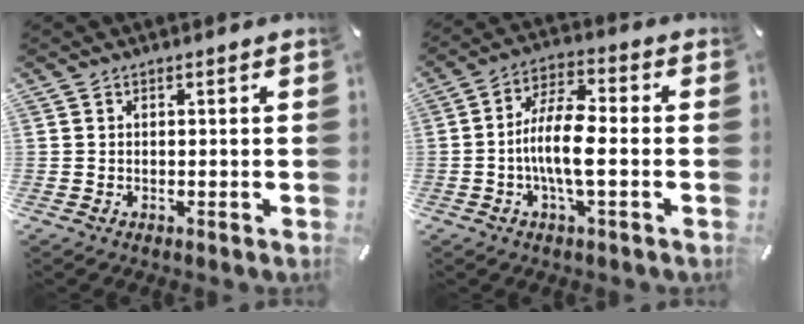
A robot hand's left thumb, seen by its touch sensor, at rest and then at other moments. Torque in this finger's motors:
{"motor_torque": [-0.03, 0.86, 1.25, 0.20, 0.29]}